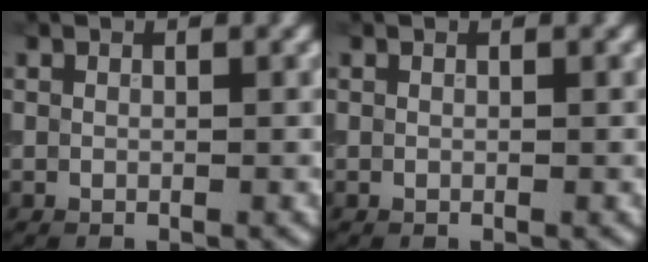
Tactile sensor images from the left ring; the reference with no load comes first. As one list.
[{"total": 0.0}]